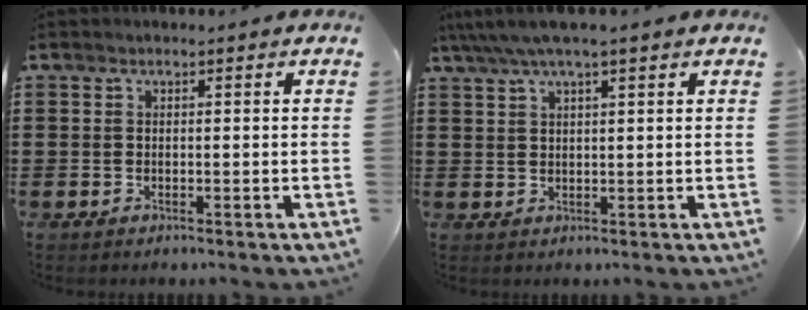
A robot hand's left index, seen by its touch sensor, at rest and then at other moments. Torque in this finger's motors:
{"motor_torque": [1.11, -1.03, 0.97, 0.21]}